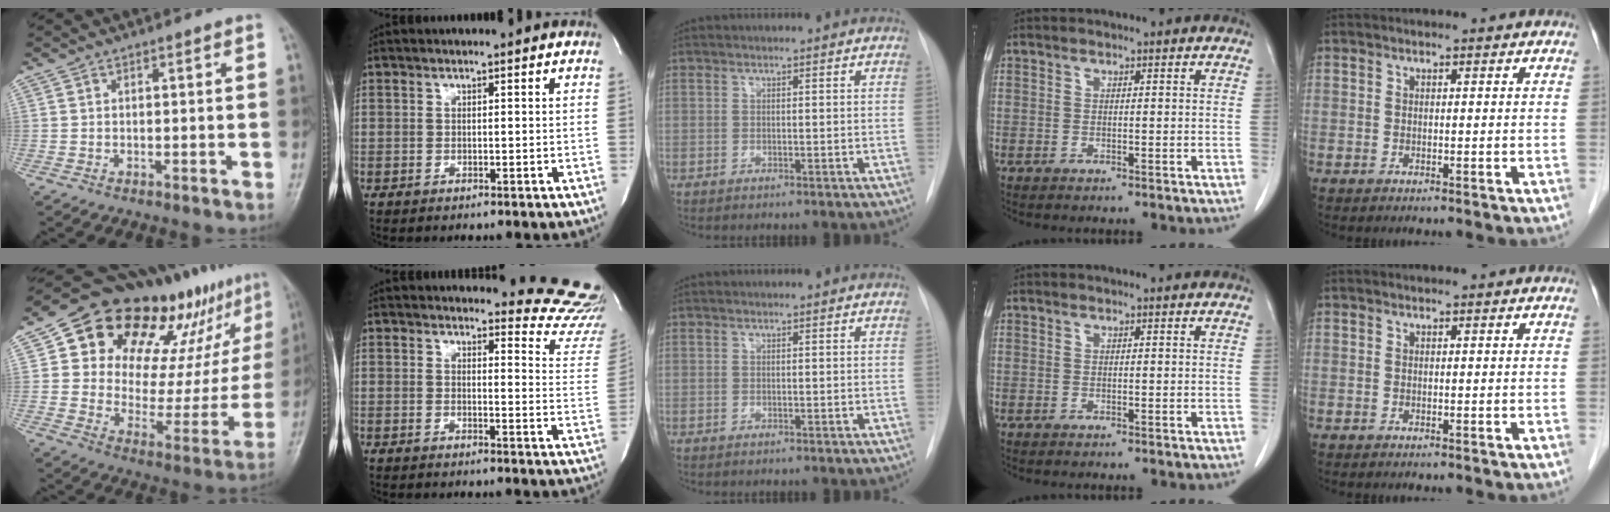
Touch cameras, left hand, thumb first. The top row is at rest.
{"thumb": {"total": 28.2, "force": [17.3, 13.7, 17.5], "torque": [-0.207, -0.039, 0.264]}, "index": {"total": 14.7, "force": [14.6, 1.6, 1.2], "torque": [0.021, -0.142, 0.117]}}